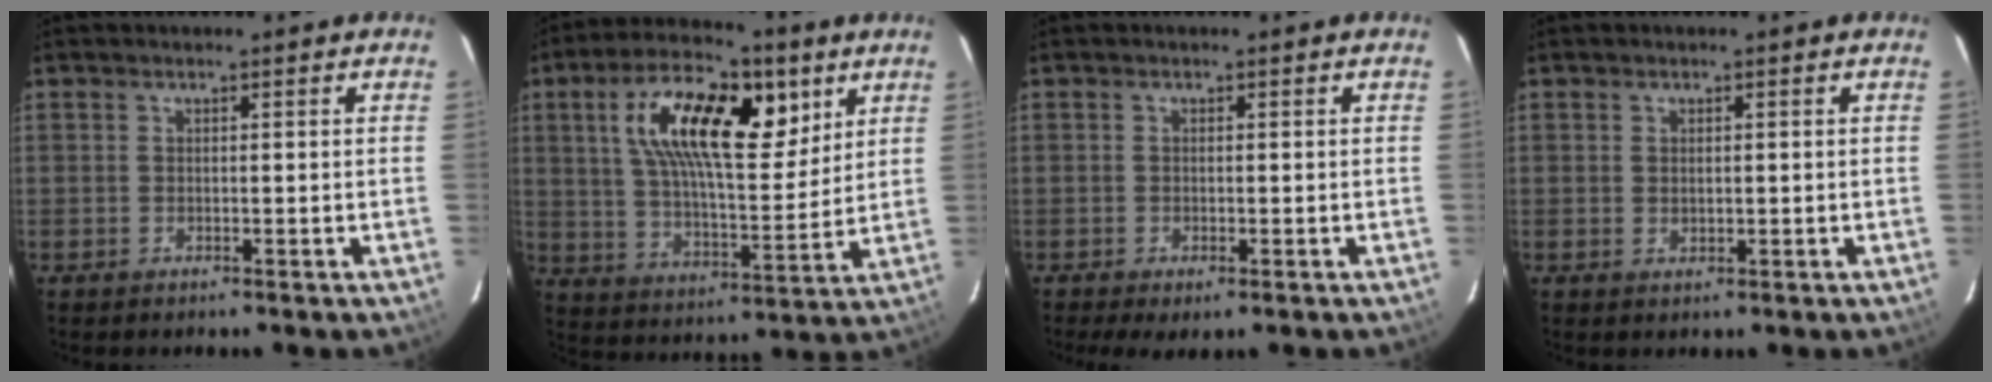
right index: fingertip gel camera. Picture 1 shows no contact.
{"total": 19.3, "force": [7.8, 8.5, 15.5], "torque": [-0.276, 0.023, 0.126]}
{"total": 3.1, "force": [-1.8, 1.1, 2.4], "torque": [-0.049, -0.013, -0.026]}
{"total": 1.1, "force": [0.2, 0.8, 0.7], "torque": [-0.011, 0.001, 0.005]}